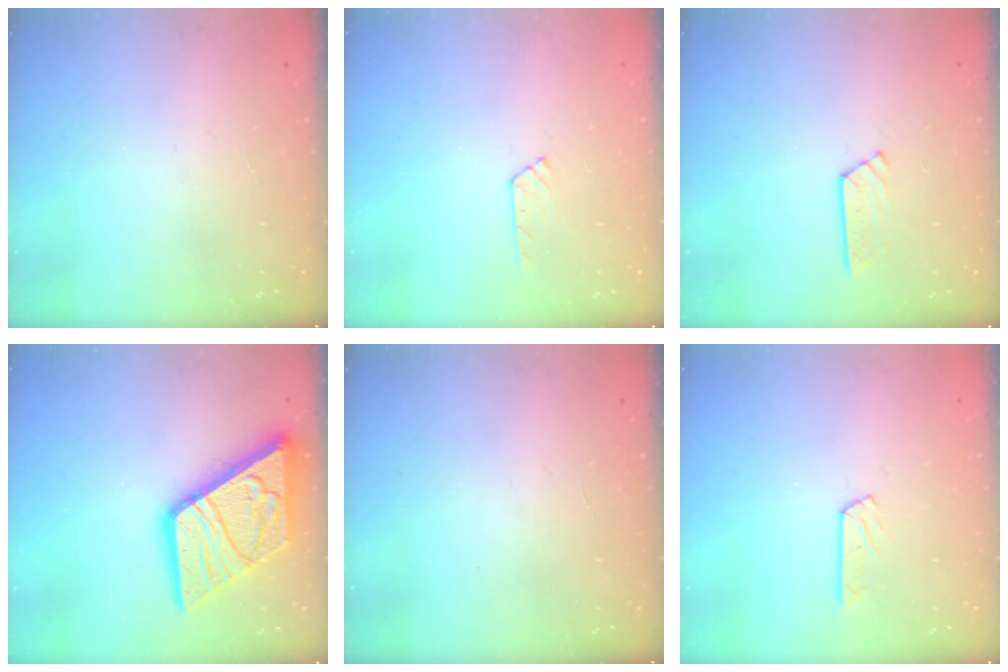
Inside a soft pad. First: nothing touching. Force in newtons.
{"total": 5.2, "press": 5.1, "slide": 0.6}
{"total": 3.7, "press": 3.7, "slide": 0.4}
{"total": 21.1, "press": 21.0, "slide": 2.4}
{"total": 0.0}
{"total": 4.3, "press": 4.3, "slide": 0.3}